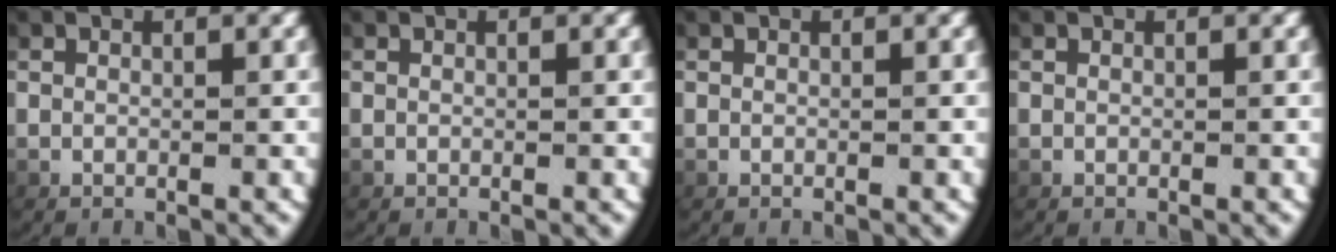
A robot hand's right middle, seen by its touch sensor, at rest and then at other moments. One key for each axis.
{"total": 0.0}
{"total": 0.0}
{"total": 0.0}